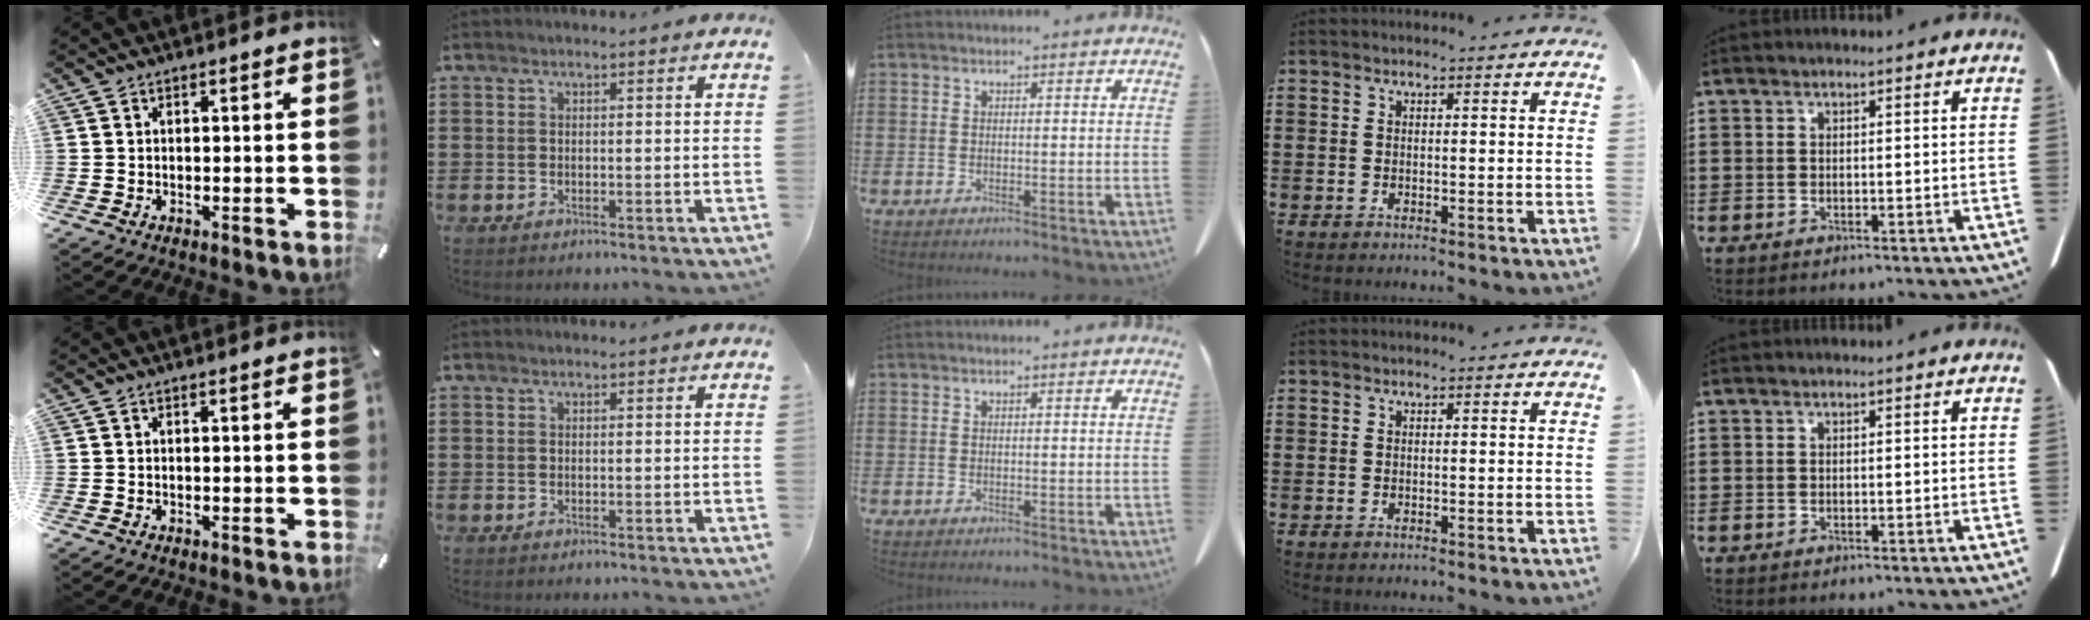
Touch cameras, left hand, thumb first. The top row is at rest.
{}